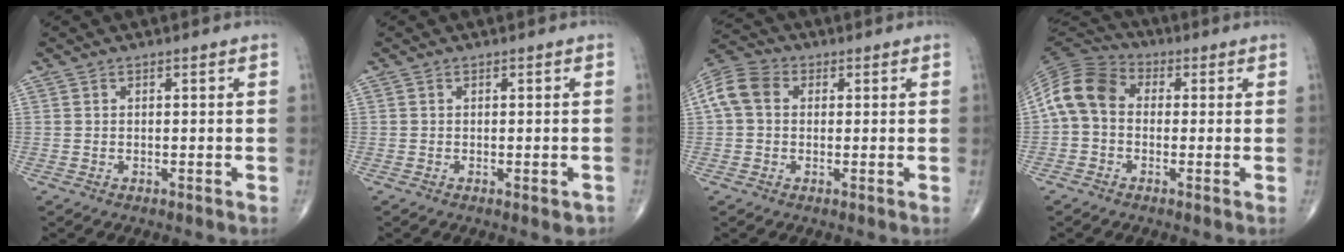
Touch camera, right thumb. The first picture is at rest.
{"total": 1.6, "force": [-0.7, 0.7, 1.3], "torque": [-0.009, -0.002, -0.006]}
{"total": 7.8, "force": [1.3, 6.0, 4.9], "torque": [-0.100, 0.027, 0.016]}
{"total": 10.3, "force": [0.1, 7.9, 6.5], "torque": [-0.117, 0.029, -0.014]}